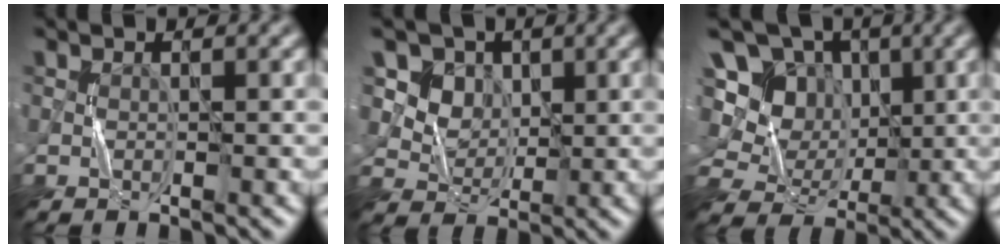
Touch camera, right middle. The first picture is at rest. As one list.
[{"total": 8.0, "force": [3.7, 6.3, 3.3], "torque": [-0.077, 0.002, 0.068]}, {"total": 9.7, "force": [1.6, 8.6, 4.2], "torque": [-0.108, 0.040, 0.001]}]